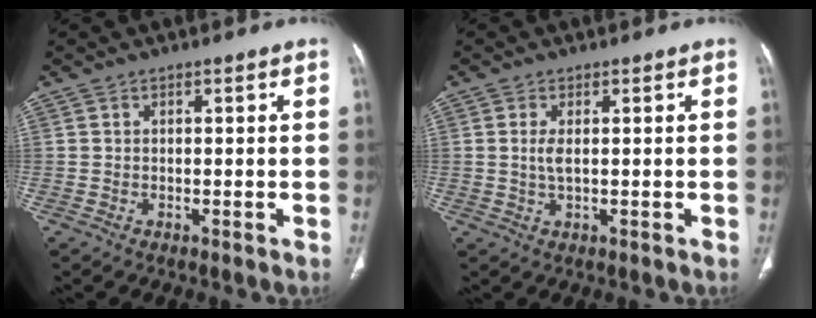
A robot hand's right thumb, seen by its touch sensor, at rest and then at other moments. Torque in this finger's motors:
{"motor_torque": [0.01, 0.08, 0.33, 0.34, 0.04]}